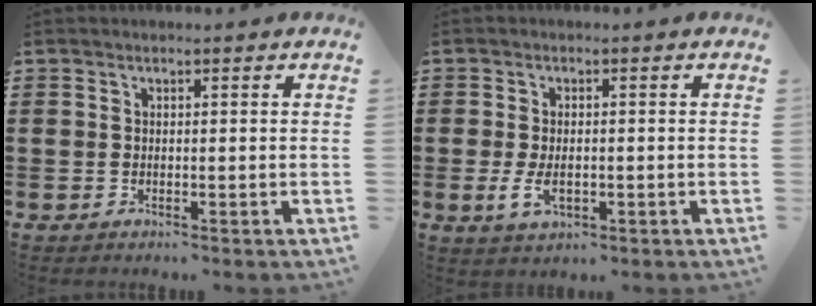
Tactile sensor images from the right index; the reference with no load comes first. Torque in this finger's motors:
{"motor_torque": [1.42, 0.71, 0.10, 0.09]}